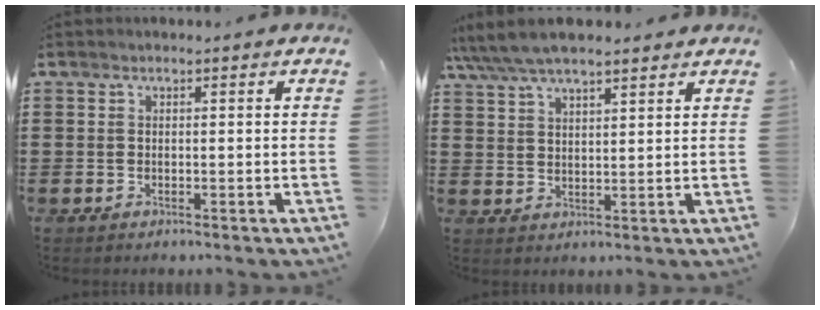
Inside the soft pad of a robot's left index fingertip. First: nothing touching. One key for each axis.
{"total": 5.5, "fx": 4.7, "fy": 1.5, "fz": 2.4, "tx": -0.062, "ty": -0.007, "tz": 0.086}